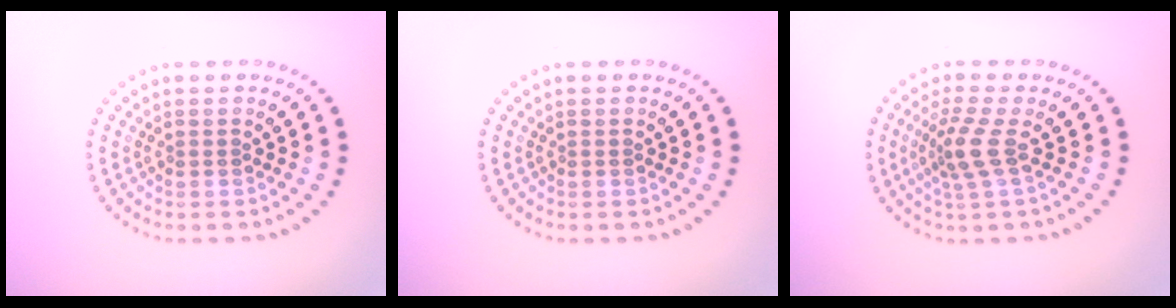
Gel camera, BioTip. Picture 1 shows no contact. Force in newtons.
{"total": 0.0}
{"total": 2.8, "press": 2.0, "slide": 2.0}